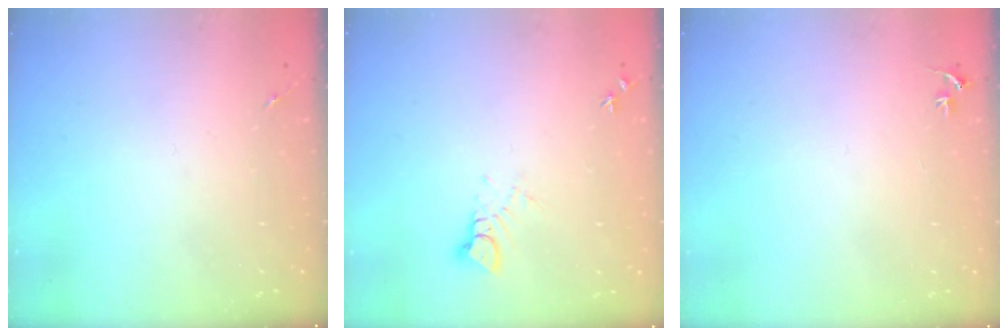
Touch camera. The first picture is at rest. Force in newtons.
{"total": 3.8, "press": 3.8, "slide": 0.3}
{"total": 2.3, "press": 2.3, "slide": 0.2}